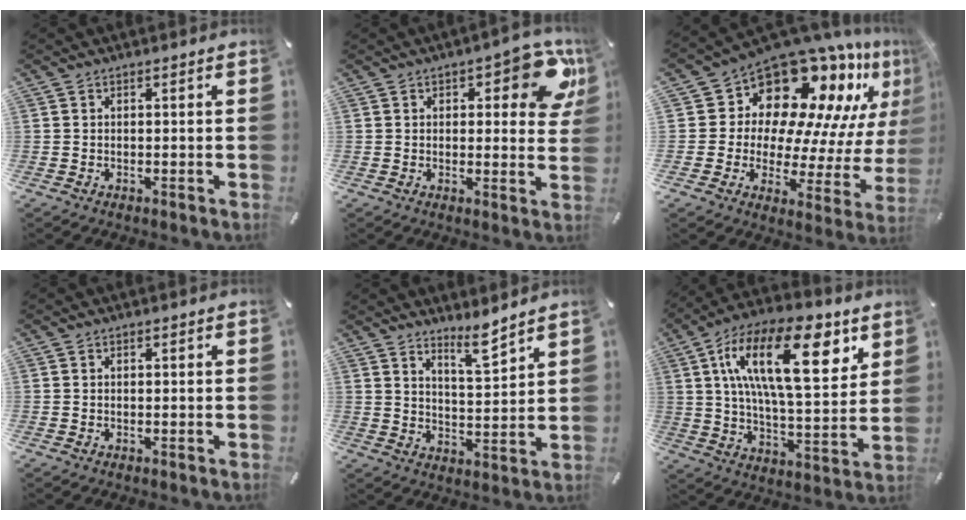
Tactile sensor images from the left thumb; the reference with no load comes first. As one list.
[{"total": 11.7, "force": [5.2, 5.3, 9.1], "torque": [-0.096, -0.026, 0.082]}, {"total": 16.8, "force": [13.4, 8.1, 6.1], "torque": [-0.085, -0.148, 0.221]}, {"total": 0.0}, {"total": 7.5, "force": [6.6, 1.0, 3.5], "torque": [-0.055, -0.052, 0.112]}, {"total": 23.0, "force": [9.4, 9.6, 18.7], "torque": [-0.333, -0.029, 0.142]}]